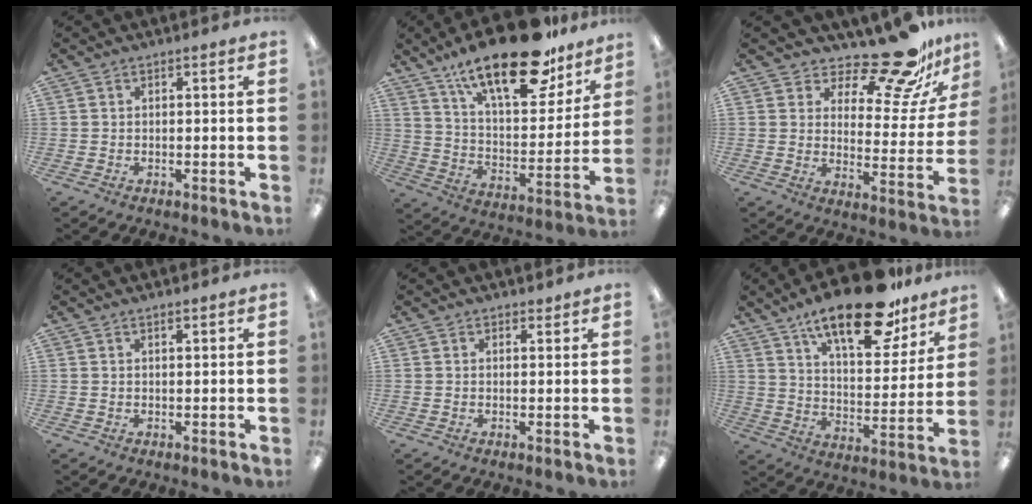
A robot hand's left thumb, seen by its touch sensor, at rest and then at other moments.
{"total": 23.8, "force": [16.9, 8.4, 14.4], "torque": [-0.221, -0.105, 0.285]}
{"total": 17.9, "force": [15.1, 5.3, 8.2], "torque": [-0.126, -0.118, 0.256]}
{"total": 1.1, "force": [0.9, 0.2, 0.5], "torque": [-0.012, -0.001, 0.017]}
{"total": 1.3, "force": [1.1, 0.6, 0.1], "torque": [0.007, -0.003, 0.020]}
{"total": 21.2, "force": [15.1, 7.8, 12.6], "torque": [-0.193, -0.090, 0.251]}